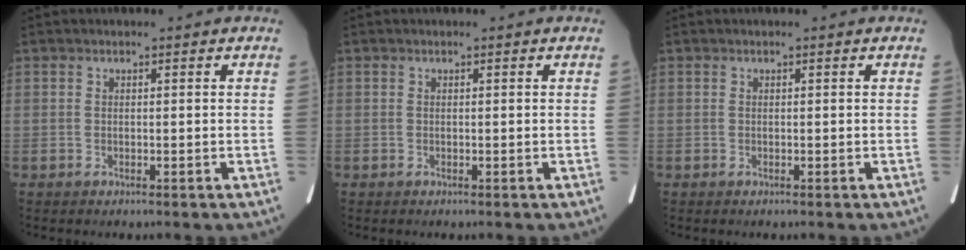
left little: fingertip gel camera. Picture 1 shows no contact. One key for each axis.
{"total": 0.0}
{"total": 0.0}